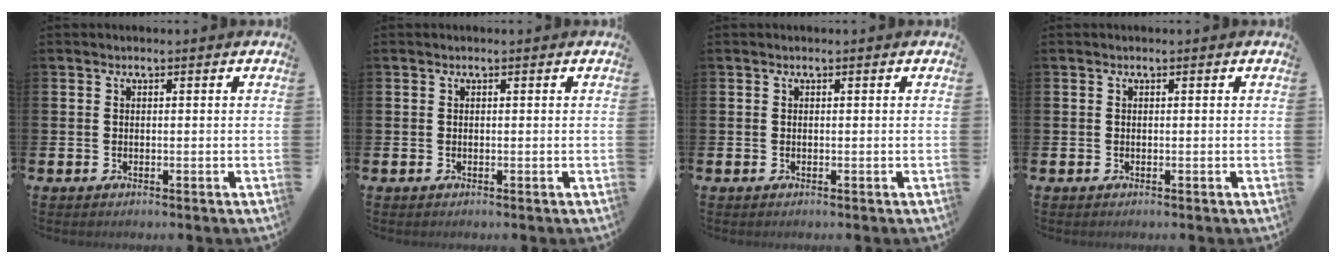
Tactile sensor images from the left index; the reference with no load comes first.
{"total": 0.0}
{"total": 0.0}
{"total": 0.0}